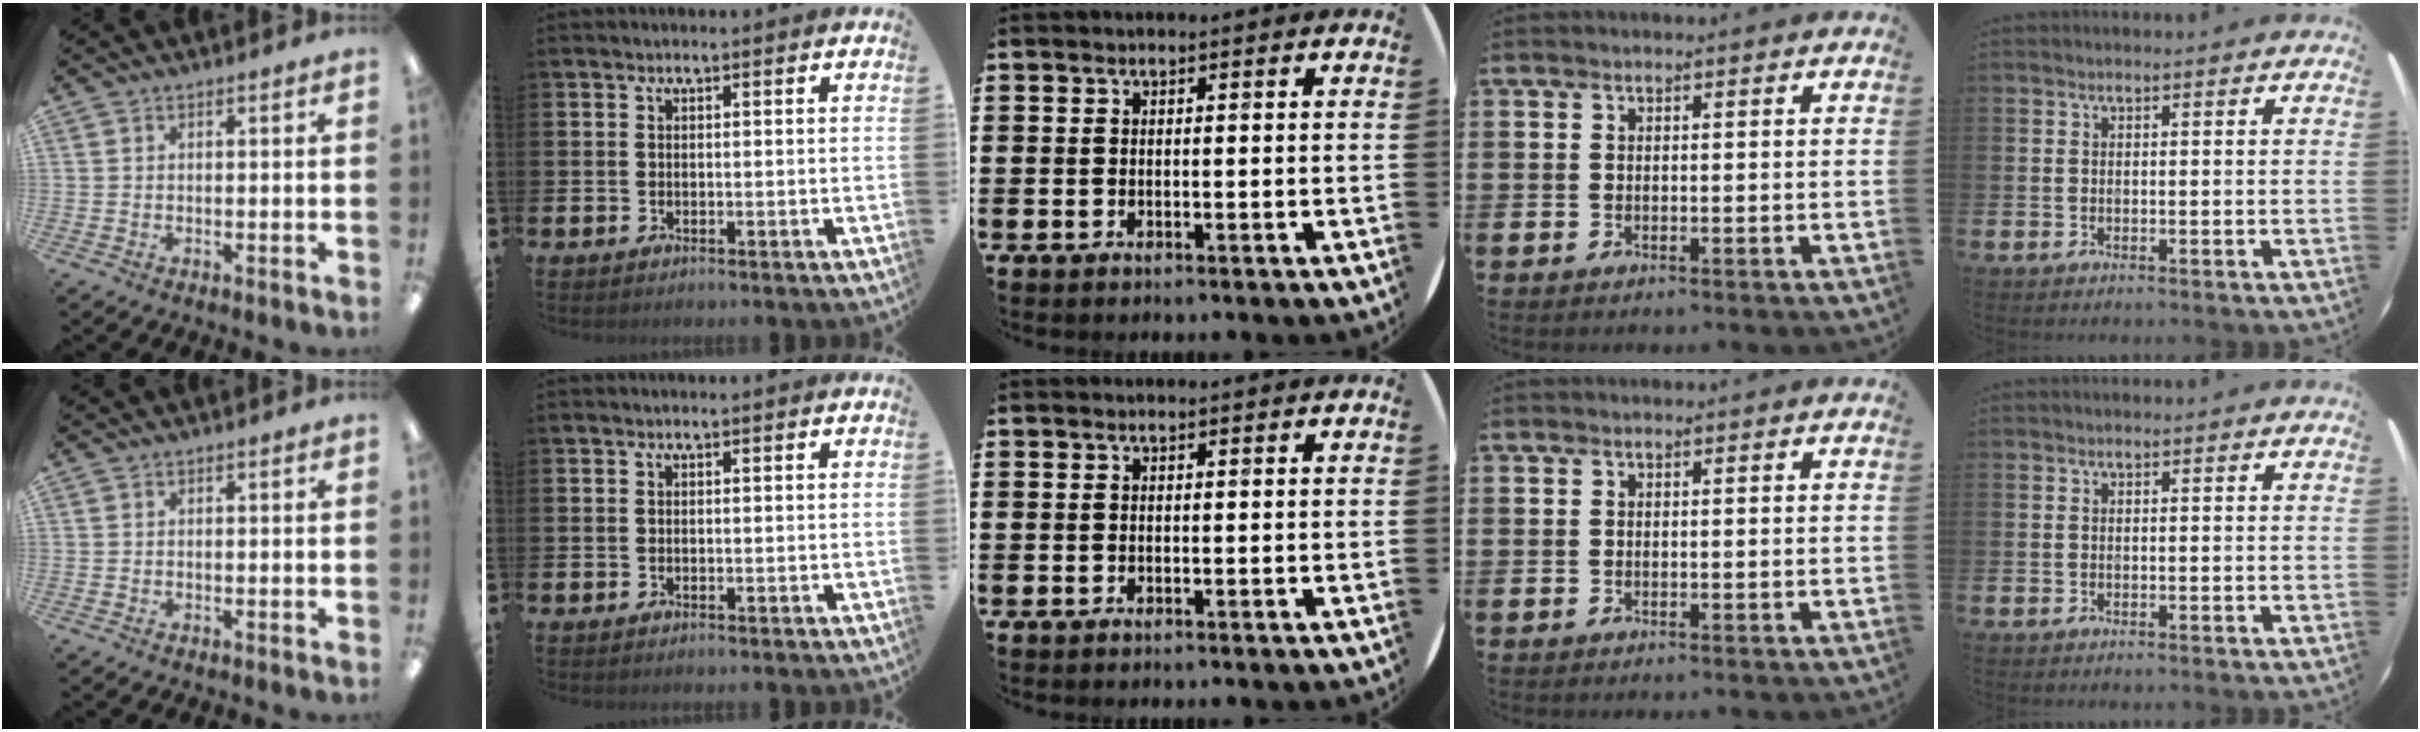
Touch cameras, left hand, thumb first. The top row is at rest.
{}